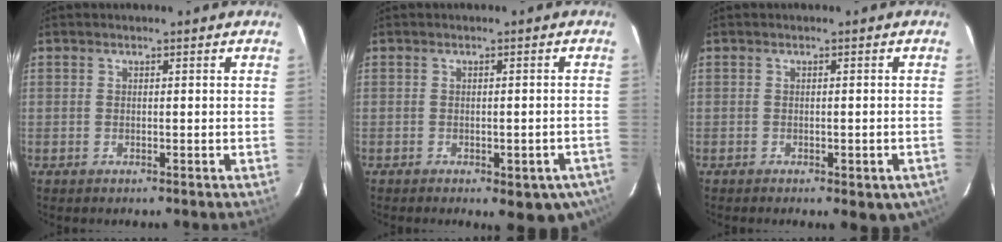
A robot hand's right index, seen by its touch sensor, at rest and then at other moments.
{"total": 9.7, "force": [-6.1, 3.8, 6.5], "torque": [-0.080, -0.014, -0.066]}
{"total": 6.4, "force": [-3.9, 2.4, 4.5], "torque": [-0.055, -0.014, -0.042]}